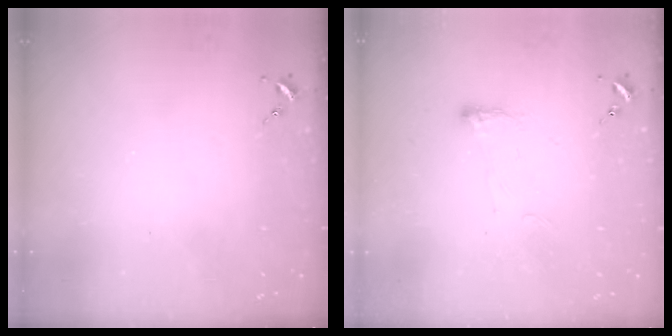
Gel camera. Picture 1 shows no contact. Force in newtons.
{"total": 4.0, "press": 3.8, "slide": 0.9}